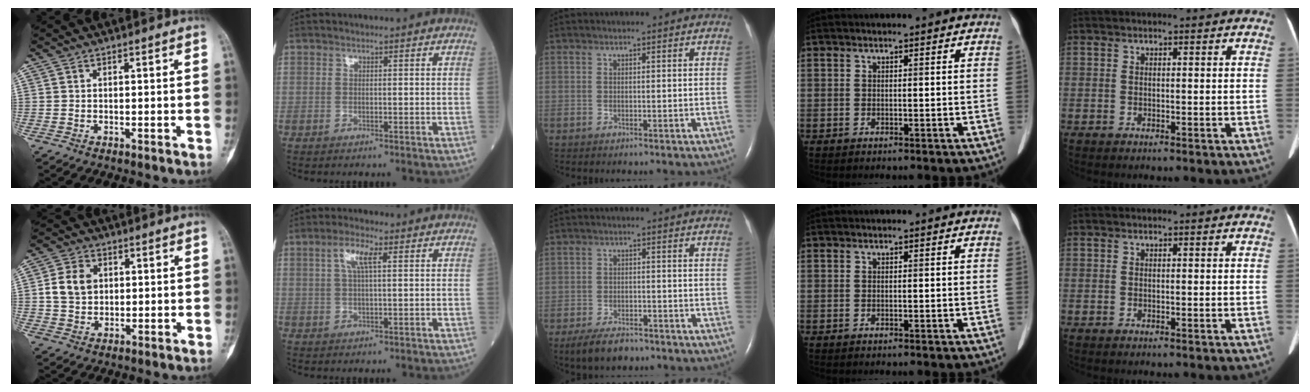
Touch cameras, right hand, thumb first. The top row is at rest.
{"thumb": {"total": 6.7, "force": [1.1, 5.4, 3.9], "torque": [-0.057, 0.002, 0.020]}, "index": {"total": 4.1, "force": [1.4, 0.9, 3.7], "torque": [-0.079, 0.011, 0.029]}, "middle": {"total": 5.1, "force": [-3.9, 1.9, 2.6], "torque": [-0.053, -0.005, -0.064]}}